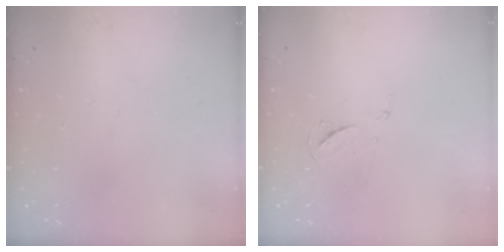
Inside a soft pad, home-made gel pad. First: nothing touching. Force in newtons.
{"total": 5.6, "press": 5.6, "slide": 0.8}